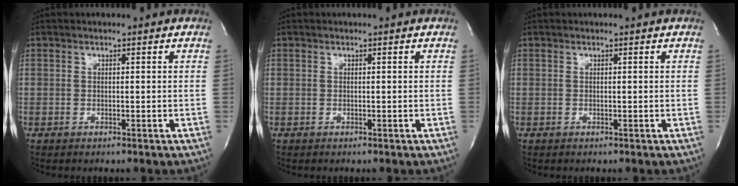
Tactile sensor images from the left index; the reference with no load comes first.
{"total": 0.0}
{"total": 0.0}